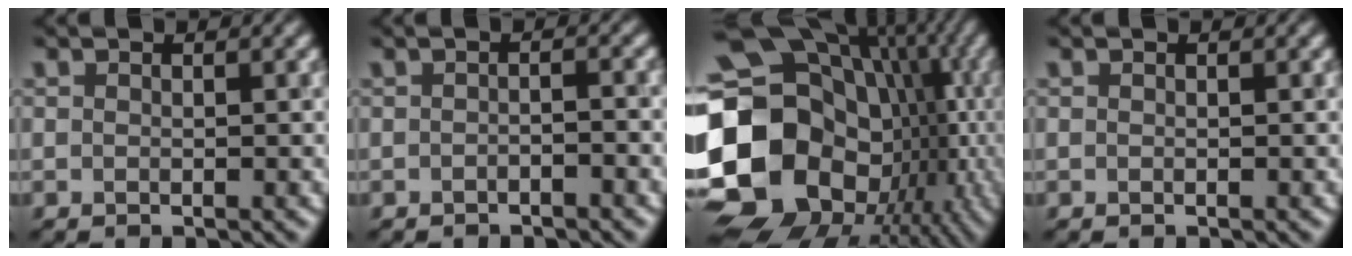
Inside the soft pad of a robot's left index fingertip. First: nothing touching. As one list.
[{"total": 1.1, "force": [-0.7, 0.2, 0.8], "torque": [-0.014, 0.000, -0.016]}, {"total": 21.2, "force": [-2.9, 17.1, 12.3], "torque": [-0.227, 0.001, -0.038]}, {"total": 0.0}]